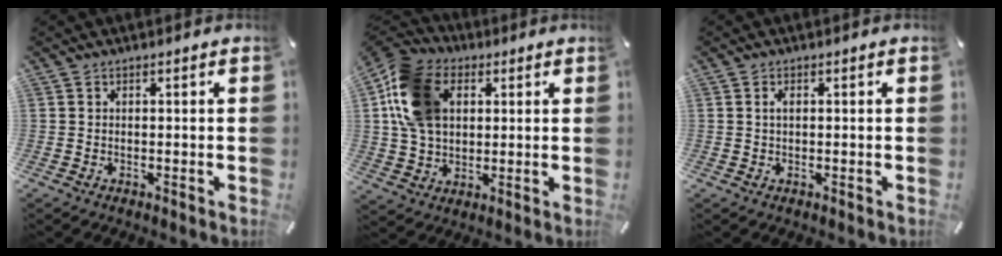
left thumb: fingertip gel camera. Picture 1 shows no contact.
{"total": 15.5, "force": [3.9, 11.5, 9.7], "torque": [-0.214, 0.015, 0.074]}
{"total": 1.3, "force": [0.3, 0.6, 1.1], "torque": [-0.022, 0.003, 0.004]}